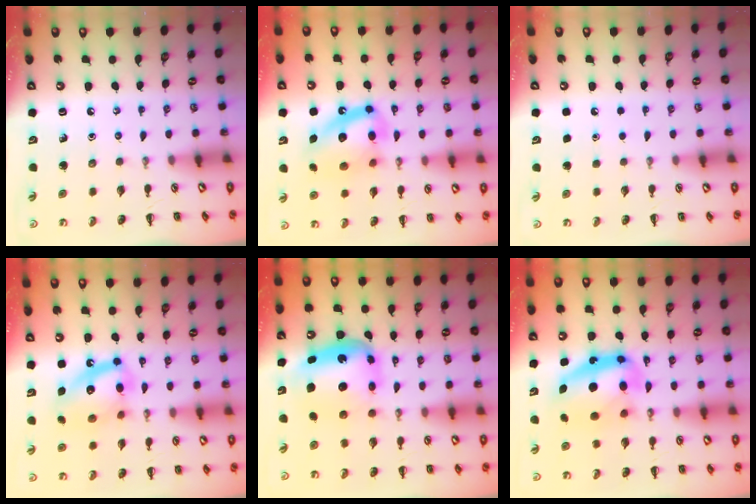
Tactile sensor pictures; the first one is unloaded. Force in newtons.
{"total": 15.8, "press": 15.6, "slide": 3.0}
{"total": 2.3, "press": 2.3, "slide": 0.1}
{"total": 13.7, "press": 13.6, "slide": 1.5}
{"total": 7.0, "press": 6.7, "slide": 2.2}
{"total": 13.6, "press": 13.2, "slide": 3.3}